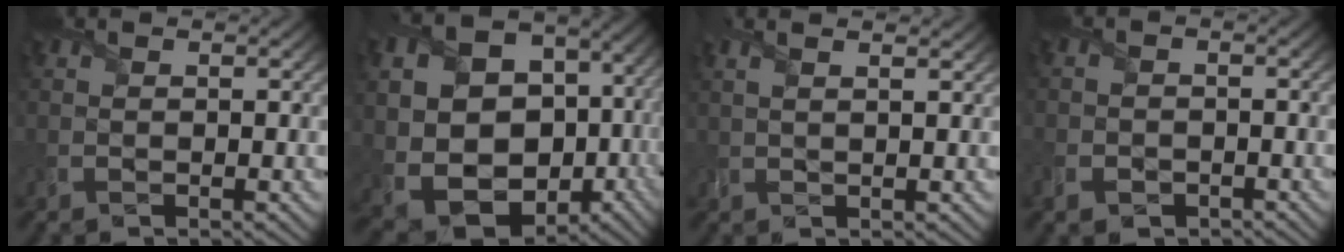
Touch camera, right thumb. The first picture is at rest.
{"total": 17.7, "force": [-1.4, 14.0, 10.7], "torque": [-0.236, -0.033, 0.022]}
{"total": 3.5, "force": [2.2, 0.7, 2.7], "torque": [-0.031, 0.018, 0.013]}
{"total": 2.8, "force": [-2.0, 1.9, 0.6], "torque": [-0.014, -0.008, -0.044]}